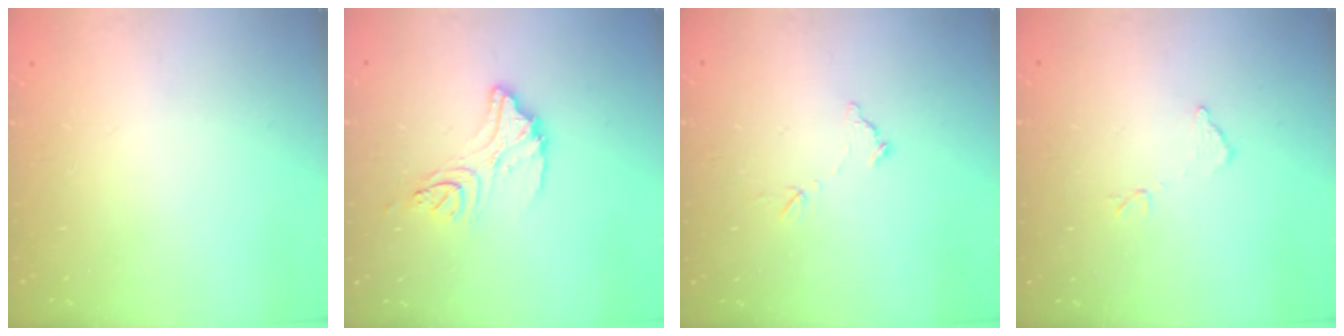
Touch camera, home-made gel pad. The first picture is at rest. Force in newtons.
{"total": 11.8, "press": 11.8, "slide": 0.4}
{"total": 6.9, "press": 6.9, "slide": 0.4}
{"total": 7.0, "press": 7.0, "slide": 0.2}